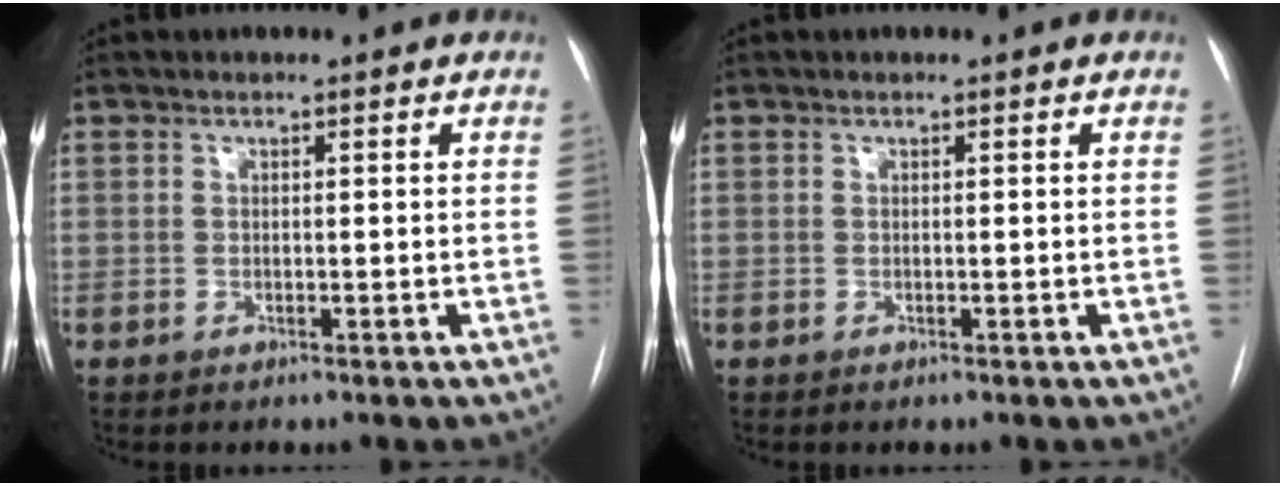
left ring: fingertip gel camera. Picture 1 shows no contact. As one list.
[{"total": 0.0}]